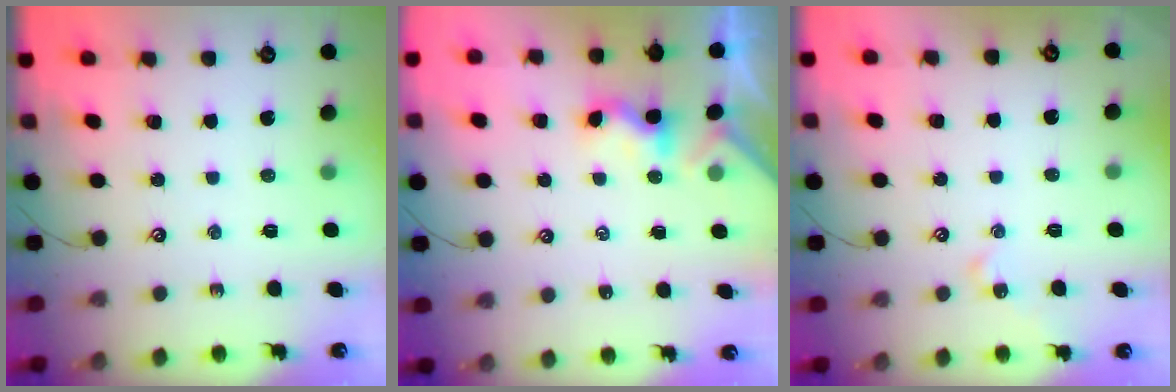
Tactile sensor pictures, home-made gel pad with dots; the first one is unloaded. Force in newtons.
{"total": 1.7, "press": 1.6, "slide": 0.5}
{"total": 0.5, "press": 0.4, "slide": 0.4}